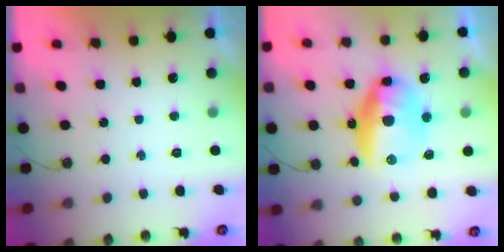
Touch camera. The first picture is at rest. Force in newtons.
{"total": 18.5, "press": 16.4, "slide": 8.6}